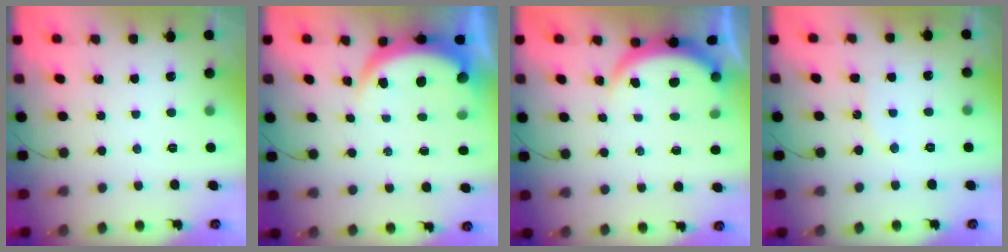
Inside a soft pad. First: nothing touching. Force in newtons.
{"total": 6.4, "press": 6.3, "slide": 1.0}
{"total": 3.8, "press": 3.8, "slide": 0.3}
{"total": 7.1, "press": 6.8, "slide": 1.9}